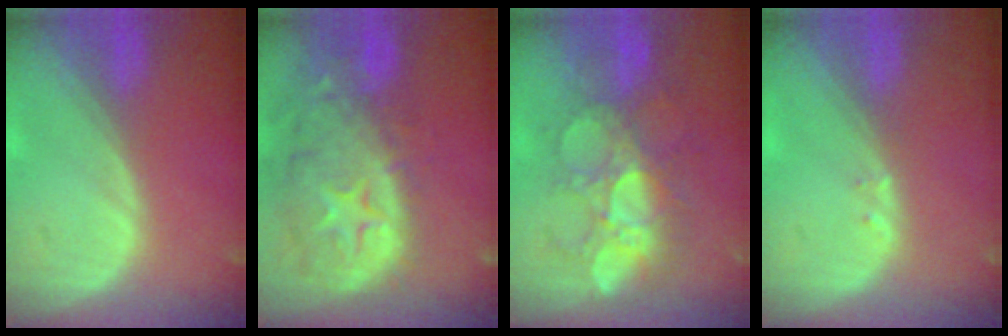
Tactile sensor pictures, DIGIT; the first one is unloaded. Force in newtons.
{"total": 13.9, "press": 11.2, "slide": 8.3}
{"total": 9.0, "press": 8.8, "slide": 2.3}
{"total": 0.6, "press": 0.6, "slide": 0.2}